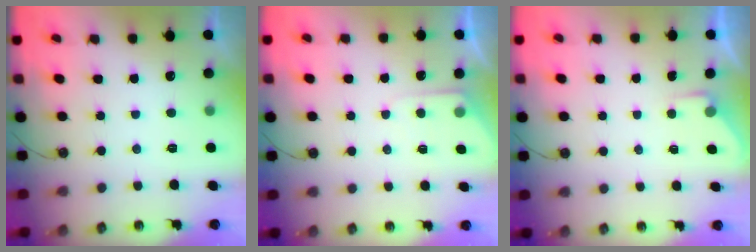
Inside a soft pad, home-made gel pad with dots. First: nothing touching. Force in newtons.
{"total": 4.6, "press": 4.5, "slide": 0.6}
{"total": 2.4, "press": 2.4, "slide": 0.4}